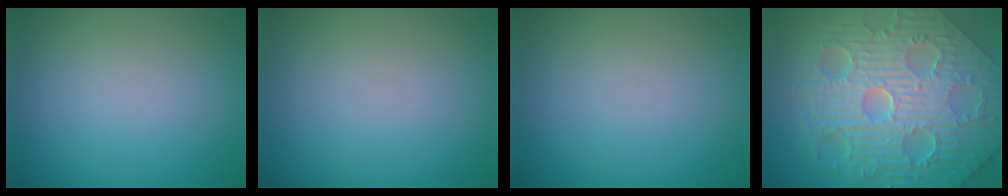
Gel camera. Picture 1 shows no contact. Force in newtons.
{"total": 0.0}
{"total": 0.0}
{"total": 12.5, "press": 8.2, "slide": 9.3}